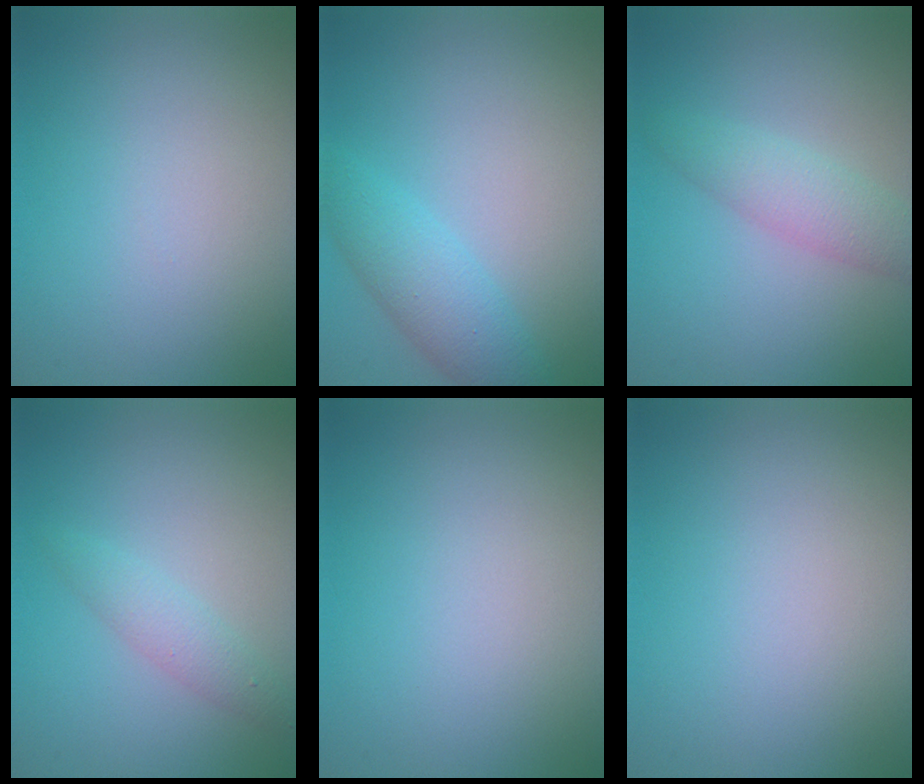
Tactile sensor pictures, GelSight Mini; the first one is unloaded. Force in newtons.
{"total": 3.7, "press": 3.7, "slide": 0.1}
{"total": 2.9, "press": 2.9, "slide": 0.0}
{"total": 1.8, "press": 1.8, "slide": 0.1}
{"total": 0.0}
{"total": 0.0}